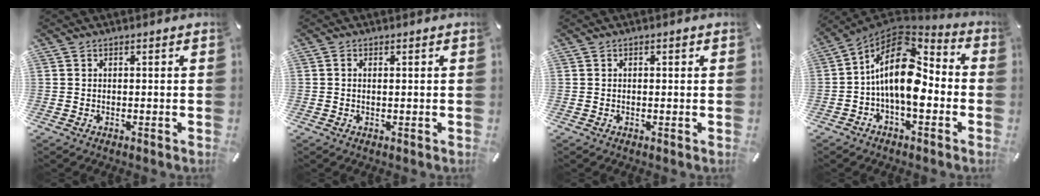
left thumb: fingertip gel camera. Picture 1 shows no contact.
{"total": 1.0, "force": [0.2, 0.3, 0.9], "torque": [-0.018, 0.001, 0.002]}
{"total": 1.0, "force": [0.1, 0.5, 0.8], "torque": [-0.016, 0.004, 0.001]}
{"total": 17.1, "force": [-1.3, 9.9, 14.0], "torque": [-0.269, -0.004, -0.025]}